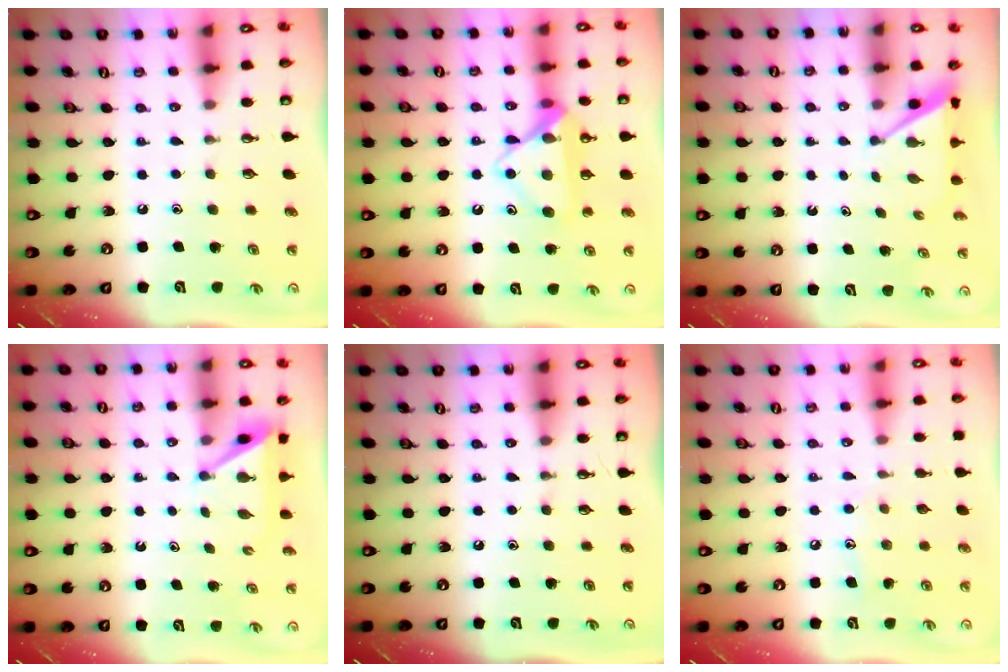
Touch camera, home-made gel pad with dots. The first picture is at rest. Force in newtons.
{"total": 14.5, "press": 14.5, "slide": 0.8}
{"total": 3.9, "press": 3.9, "slide": 0.3}
{"total": 6.0, "press": 6.0, "slide": 0.2}
{"total": 0.0}
{"total": 6.3, "press": 6.3, "slide": 0.5}